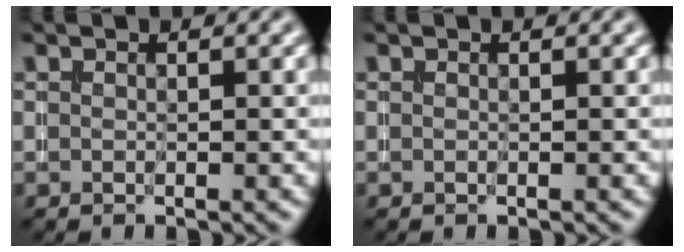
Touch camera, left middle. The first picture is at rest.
{"total": 0.0}